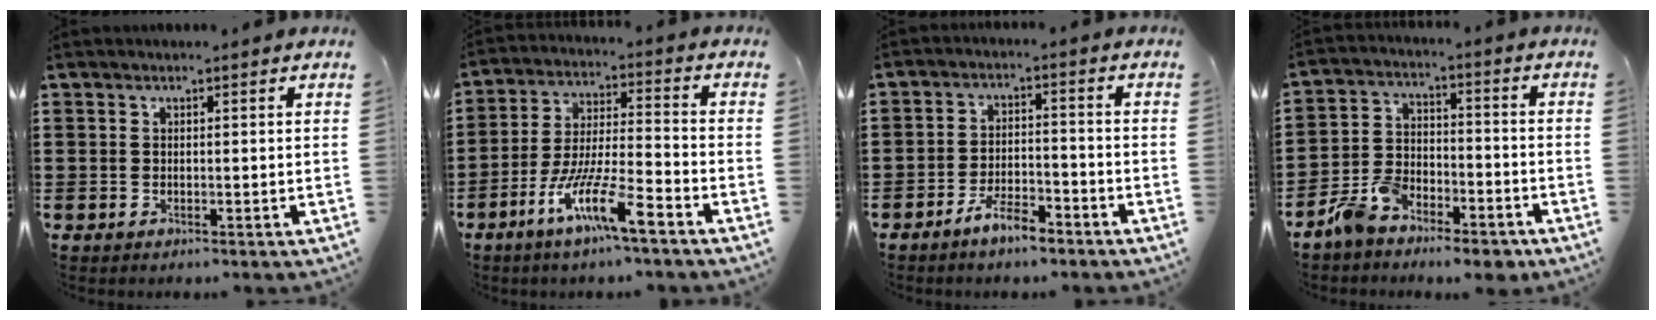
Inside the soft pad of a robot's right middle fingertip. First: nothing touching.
{"total": 10.9, "force": [-6.7, 1.5, 8.4], "torque": [-0.165, -0.001, -0.128]}
{"total": 5.3, "force": [-4.3, 1.3, 2.7], "torque": [-0.059, 0.004, -0.086]}
{"total": 7.1, "force": [-6.2, 2.3, 2.6], "torque": [-0.066, 0.013, -0.124]}